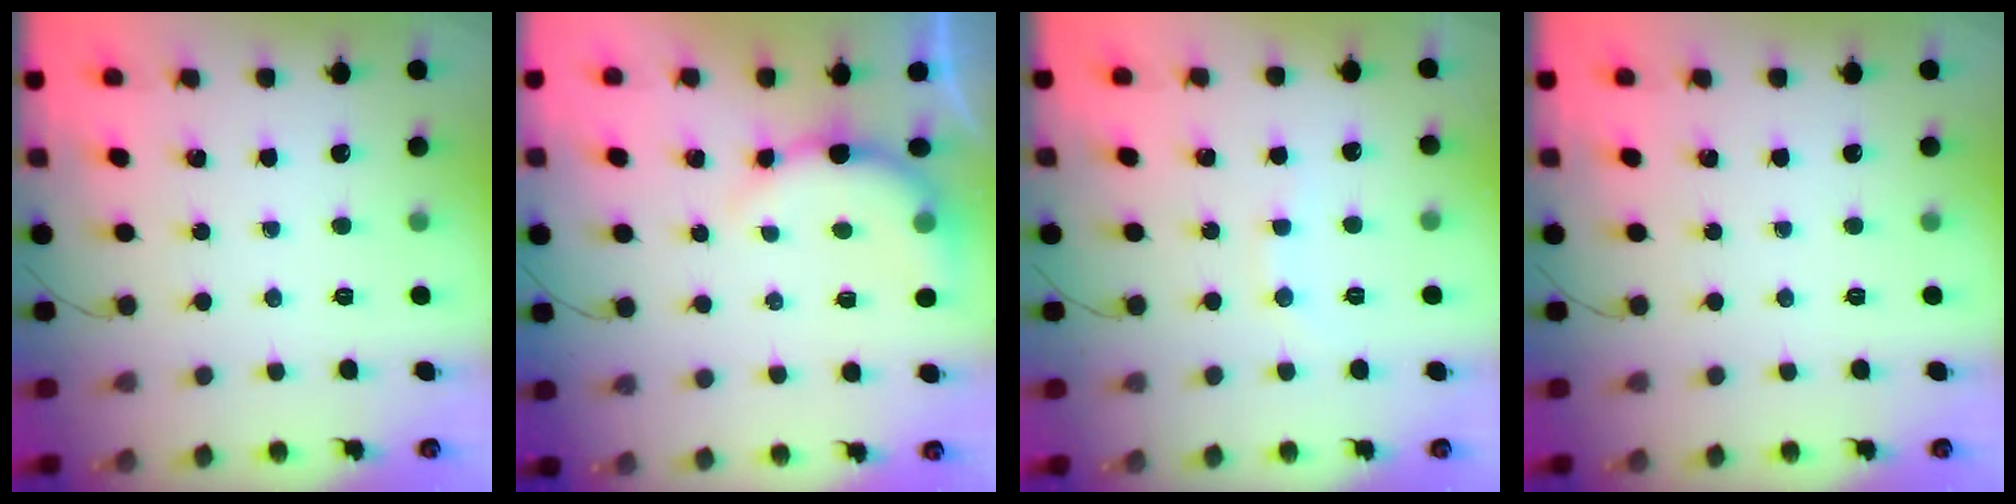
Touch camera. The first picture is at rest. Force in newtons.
{"total": 8.7, "press": 8.7, "slide": 0.6}
{"total": 5.9, "press": 5.8, "slide": 1.2}
{"total": 0.0}